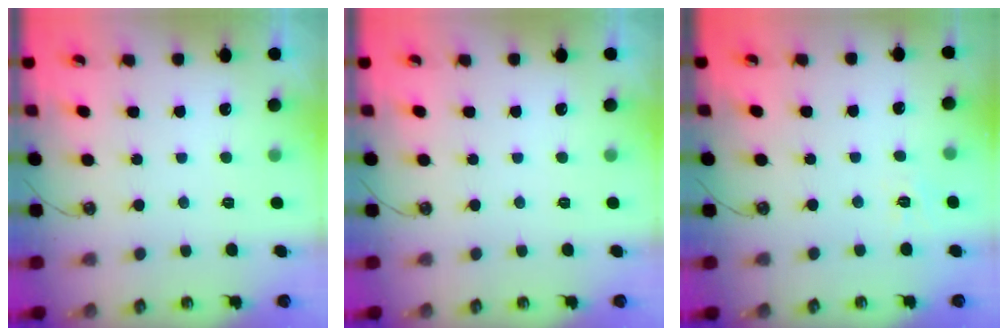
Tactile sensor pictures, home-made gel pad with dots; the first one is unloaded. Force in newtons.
{"total": 0.0}
{"total": 3.1, "press": 3.0, "slide": 0.5}